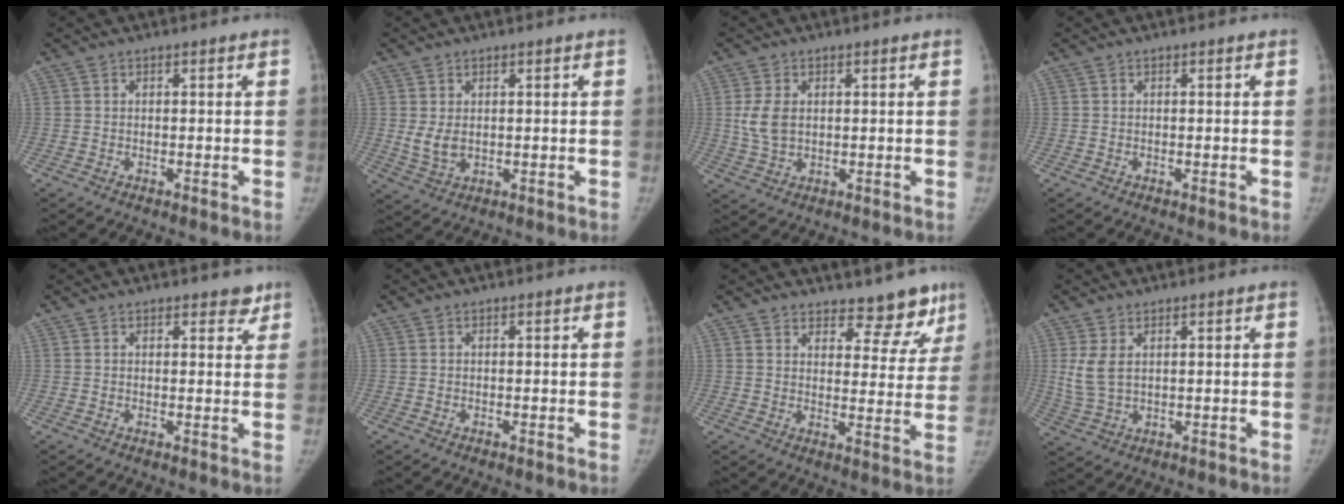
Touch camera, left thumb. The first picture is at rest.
{"total": 3.9, "force": [0.7, 2.4, 3.0], "torque": [-0.052, -0.012, 0.023]}
{"total": 5.3, "force": [1.0, 3.5, 3.8], "torque": [-0.076, -0.005, 0.025]}
{"total": 0.0}
{"total": 2.9, "force": [2.2, 1.4, 1.2], "torque": [0.008, -0.011, 0.025]}
{"total": 0.0}
{"total": 10.3, "force": [8.8, 4.3, 3.1], "torque": [0.006, -0.062, 0.105]}
{"total": 5.1, "force": [1.7, 2.9, 3.9], "torque": [-0.086, -0.007, 0.045]}